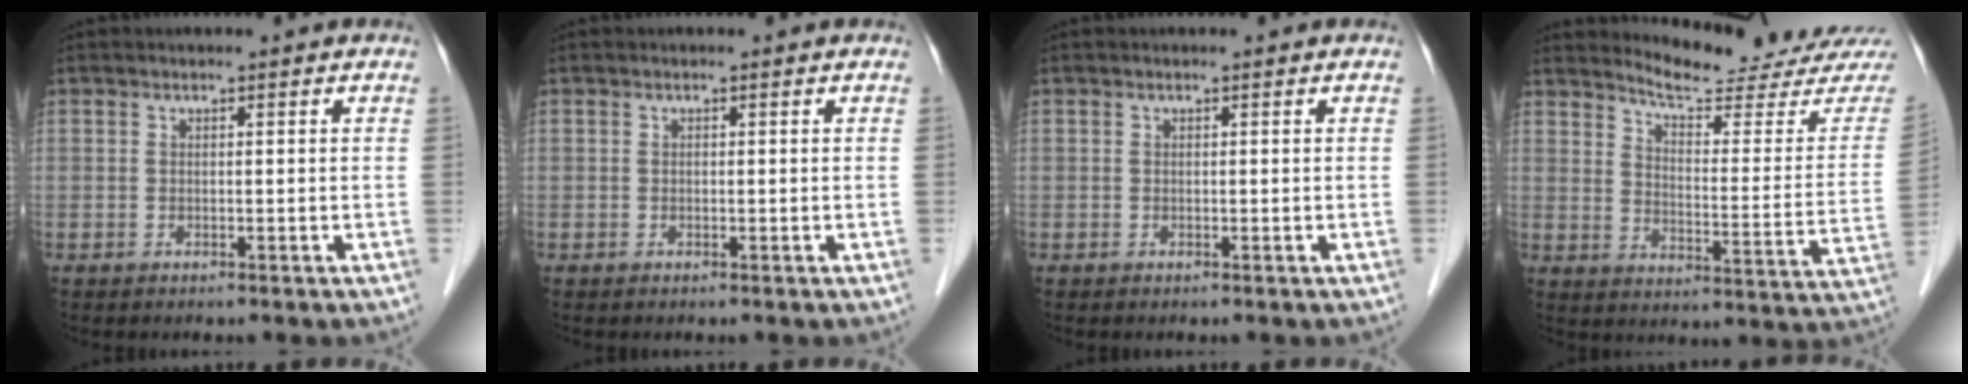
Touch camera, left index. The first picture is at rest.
{"total": 0.0}
{"total": 0.0}
{"total": 17.5, "force": [17.0, 0.4, 4.2], "torque": [-0.062, -0.107, 0.205]}